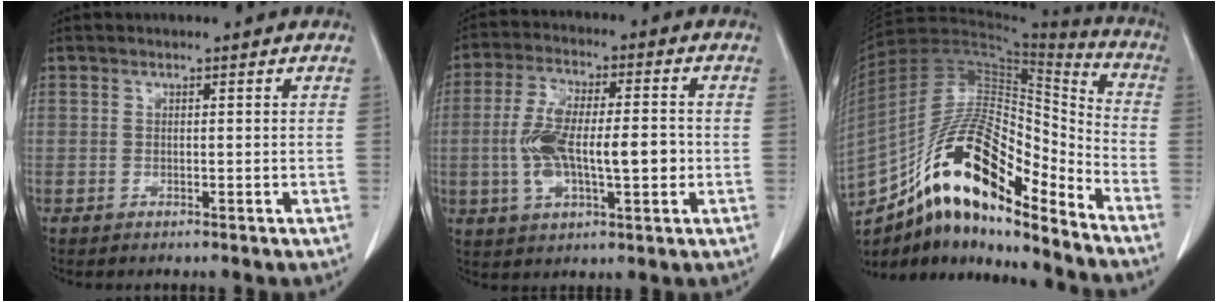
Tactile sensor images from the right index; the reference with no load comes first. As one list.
[{"total": 11.9, "force": [-1.3, 4.1, 11.1], "torque": [-0.218, 0.015, -0.016]}, {"total": 20.6, "force": [-12.9, 6.0, 14.9], "torque": [-0.282, 0.029, -0.222]}]